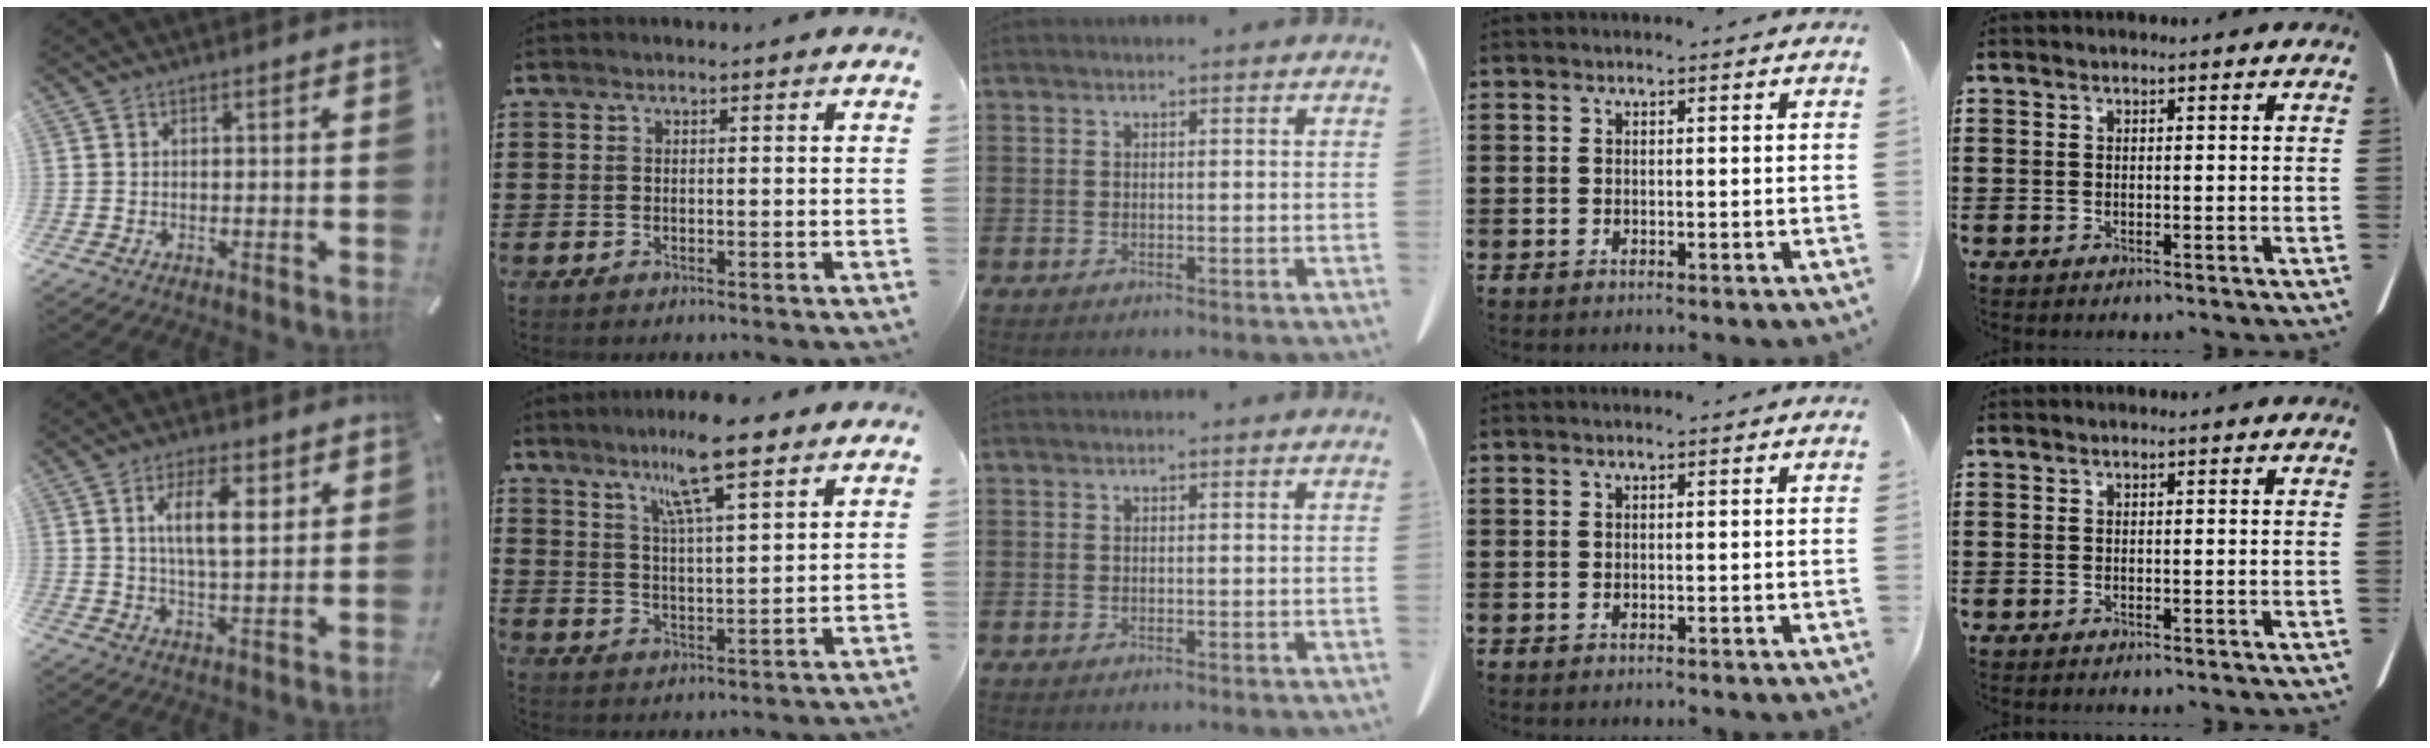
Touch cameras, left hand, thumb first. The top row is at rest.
{"thumb": {"total": 9.7, "force": [3.7, 3.6, 8.2], "torque": [-0.137, -0.005, 0.057]}, "index": {"total": 9.8, "force": [7.0, 1.2, 6.7], "torque": [-0.130, -0.014, 0.118]}}